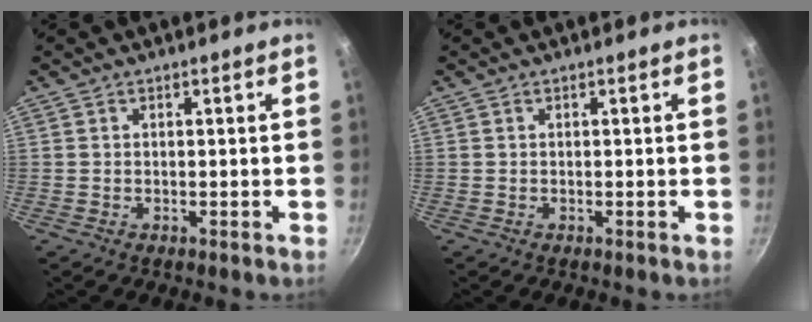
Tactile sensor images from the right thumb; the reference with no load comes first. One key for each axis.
{"total": 0.0}